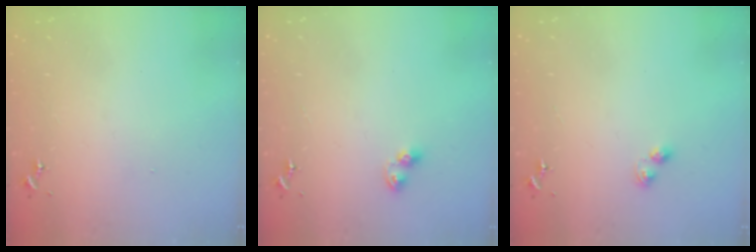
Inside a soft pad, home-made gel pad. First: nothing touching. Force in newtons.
{"total": 4.5, "press": 4.5, "slide": 0.4}
{"total": 2.8, "press": 2.7, "slide": 0.4}